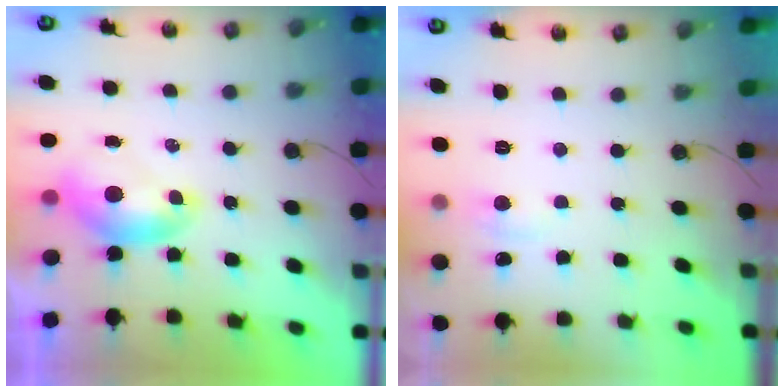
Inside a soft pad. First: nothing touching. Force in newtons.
{"total": 1.7, "press": 1.6, "slide": 0.5}